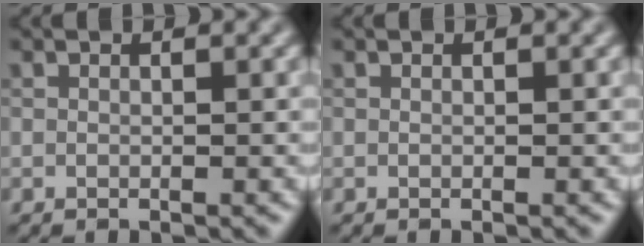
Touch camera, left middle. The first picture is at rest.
{"total": 0.0}